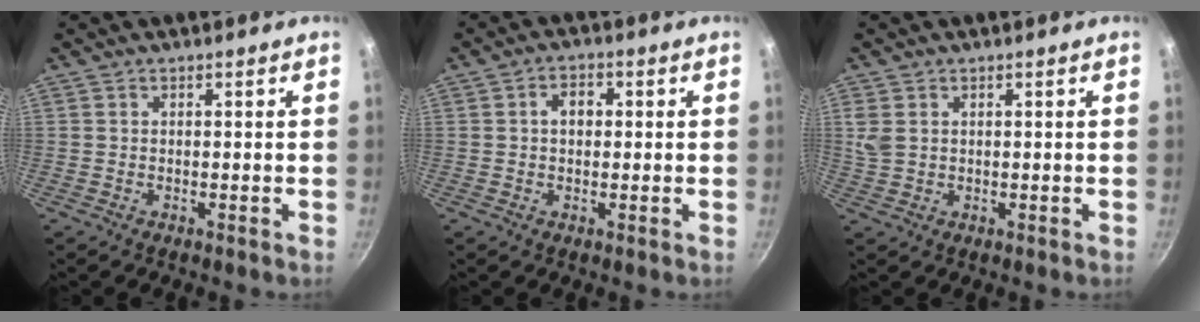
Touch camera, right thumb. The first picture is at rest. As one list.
[{"total": 3.8, "force": [0.4, 2.7, 2.5], "torque": [-0.022, 0.012, 0.003]}, {"total": 3.3, "force": [1.0, 2.4, 2.0], "torque": [-0.038, 0.000, 0.024]}]